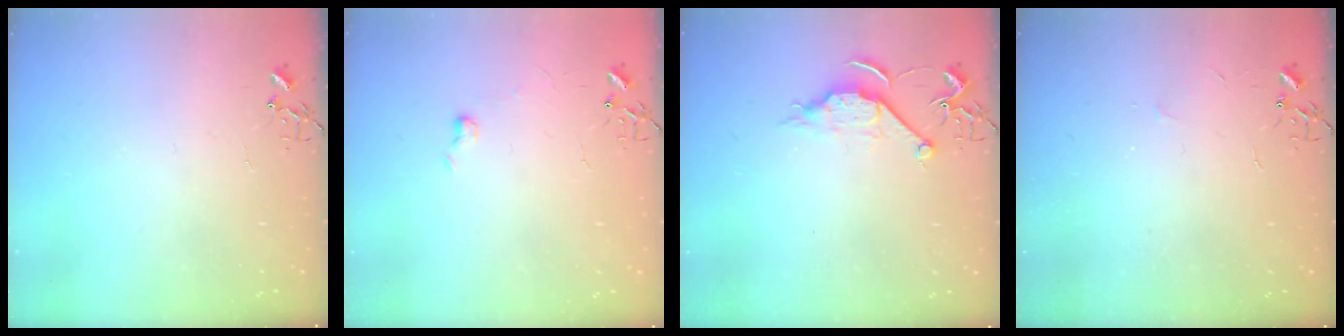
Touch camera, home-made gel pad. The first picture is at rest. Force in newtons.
{"total": 4.7, "press": 4.7, "slide": 0.6}
{"total": 7.7, "press": 7.6, "slide": 0.8}
{"total": 2.3, "press": 2.3, "slide": 0.3}